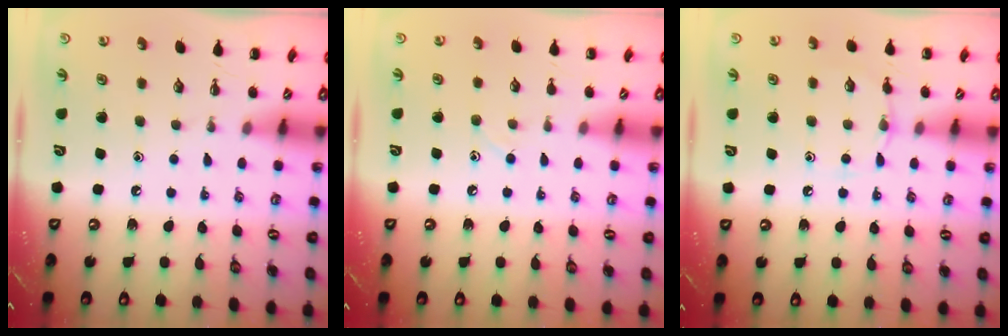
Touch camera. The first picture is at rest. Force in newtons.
{"total": 6.1, "press": 5.8, "slide": 2.1}
{"total": 7.3, "press": 7.0, "slide": 2.1}